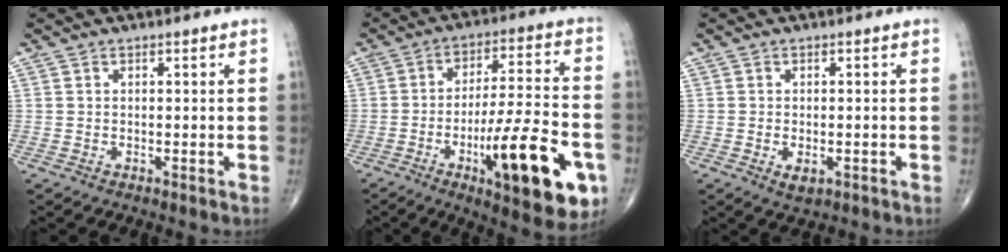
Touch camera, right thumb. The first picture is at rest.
{"total": 21.4, "force": [-7.9, 5.6, 19.1], "torque": [-0.272, 0.020, -0.111]}
{"total": 2.8, "force": [-1.0, 1.5, 2.2], "torque": [-0.034, 0.002, -0.011]}